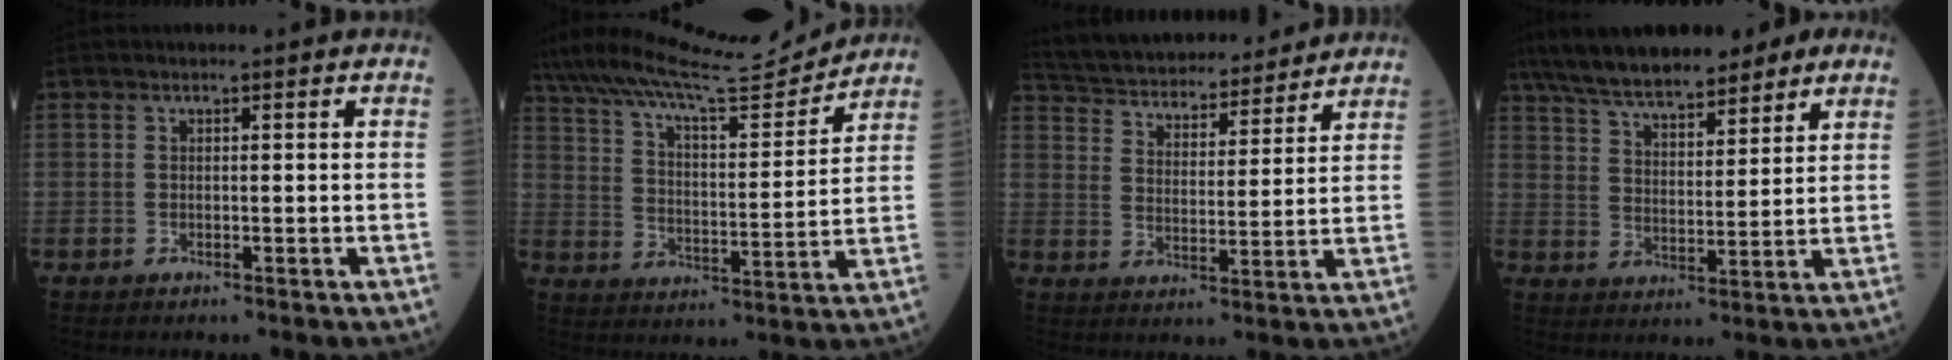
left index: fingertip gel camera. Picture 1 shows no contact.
{"total": 19.0, "force": [17.8, 1.1, 6.5], "torque": [-0.132, -0.007, 0.281]}
{"total": 20.7, "force": [18.8, 4.8, 7.0], "torque": [-0.130, 0.022, 0.280]}
{"total": 17.1, "force": [13.2, 5.3, 9.6], "torque": [-0.170, 0.034, 0.211]}